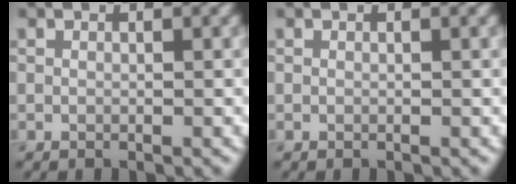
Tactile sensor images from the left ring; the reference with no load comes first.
{"total": 0.0}